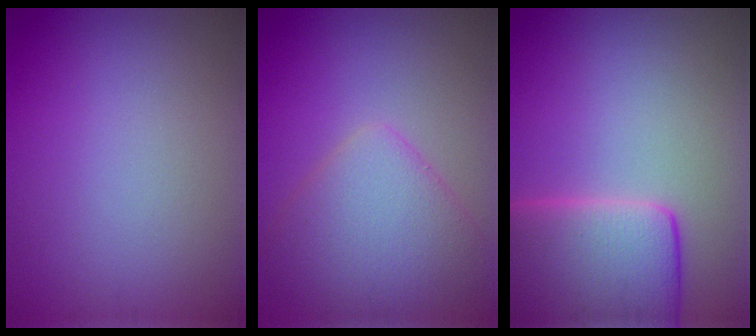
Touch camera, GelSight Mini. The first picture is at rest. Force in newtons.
{"total": 5.2, "press": 5.2, "slide": 0.2}
{"total": 9.0, "press": 9.0, "slide": 0.6}